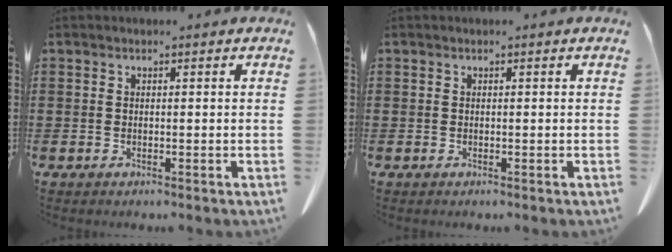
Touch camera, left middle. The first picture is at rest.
{"total": 0.0}